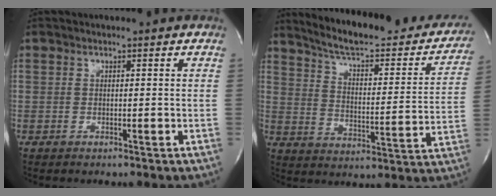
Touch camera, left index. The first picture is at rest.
{"total": 25.6, "force": [22.0, 5.8, 11.6], "torque": [-0.161, -0.037, 0.281]}